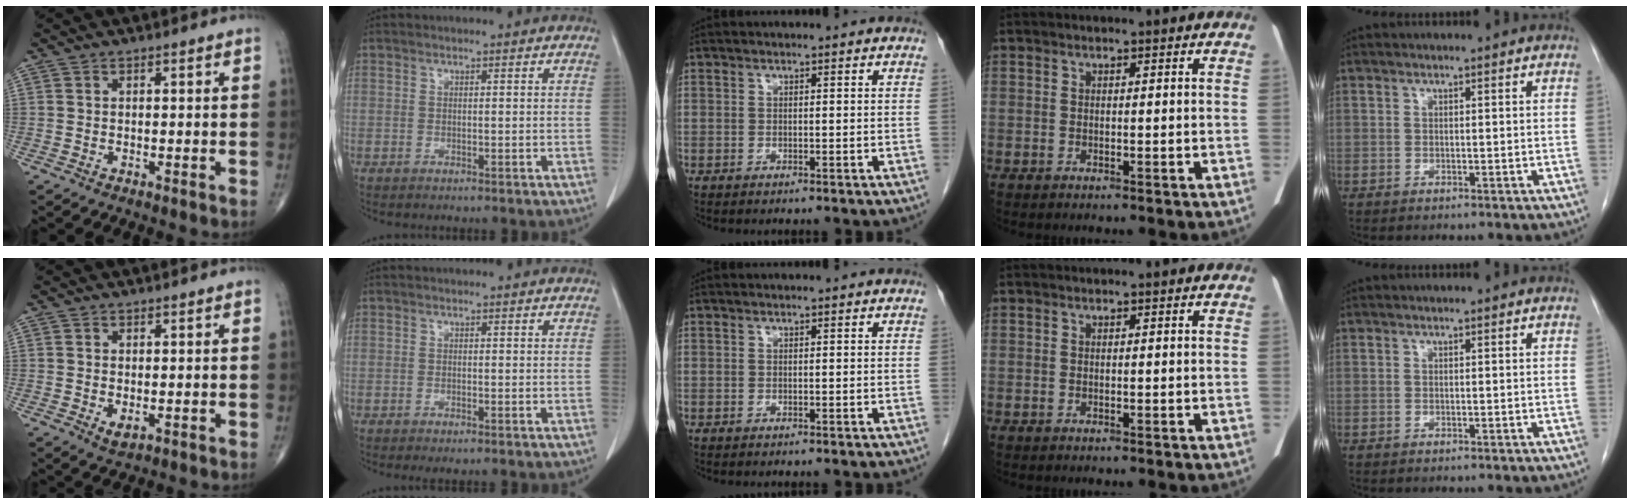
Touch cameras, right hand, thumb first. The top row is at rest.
{"thumb": {"total": 1.9, "force": [-0.1, 1.0, 1.5], "torque": [-0.026, -0.007, 0.002]}, "index": {"total": 1.1, "force": [-0.8, 0.2, 0.8], "torque": [-0.015, -0.004, -0.008]}}